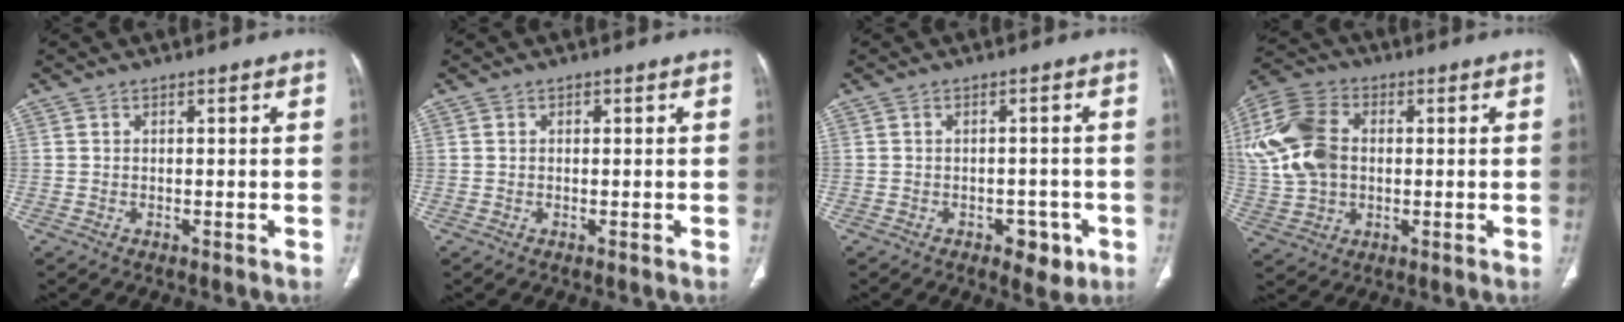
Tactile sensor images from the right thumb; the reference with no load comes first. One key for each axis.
{"total": 0.8, "fx": 0.2, "fy": 0.6, "fz": 0.5, "tx": -0.010, "ty": 0.006, "tz": 0.006}
{"total": 4.8, "fx": -2.2, "fy": 2.9, "fz": 3.1, "tx": -0.020, "ty": 0.010, "tz": -0.023}
{"total": 16.3, "fx": 2.0, "fy": 11.5, "fz": 11.4, "tx": -0.245, "ty": 0.014, "tz": 0.038}